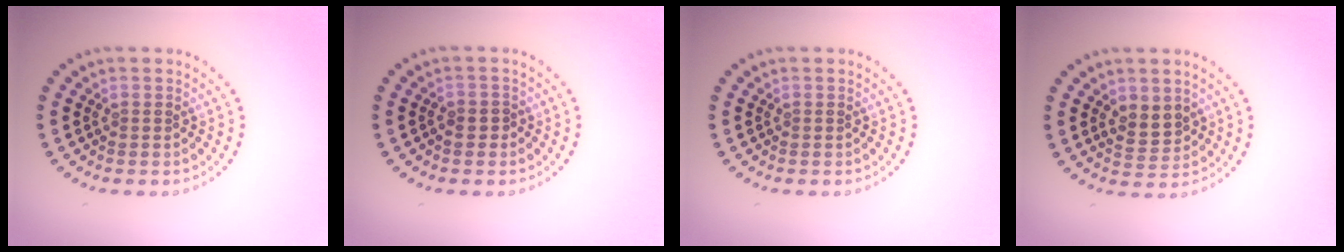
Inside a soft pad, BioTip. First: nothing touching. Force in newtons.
{"total": 1.1, "press": 0.9, "slide": 0.7}
{"total": 0.0}
{"total": 2.5, "press": 2.4, "slide": 0.7}